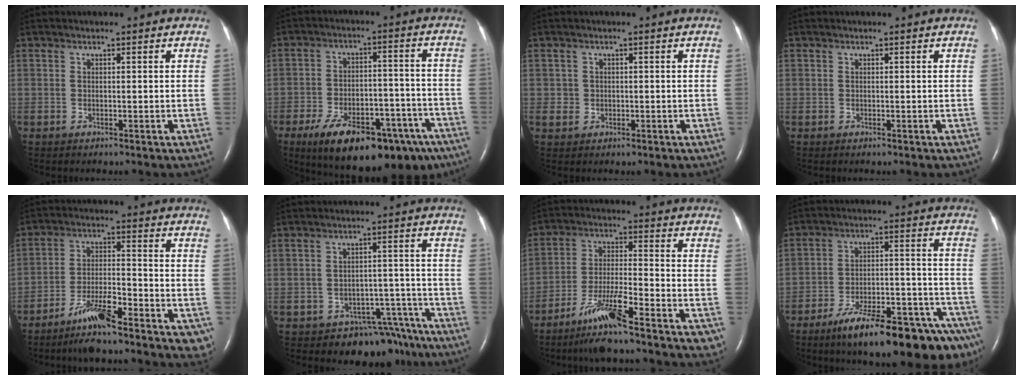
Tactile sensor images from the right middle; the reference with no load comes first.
{"total": 21.3, "force": [-14.3, 8.5, 13.4], "torque": [-0.155, 0.019, -0.203]}
{"total": 1.7, "force": [0.0, 1.7, 0.2], "torque": [0.000, 0.004, 0.004]}
{"total": 0.0}
{"total": 11.3, "force": [-7.6, 2.2, 8.0], "torque": [-0.119, -0.006, -0.126]}
{"total": 9.8, "force": [-8.1, 5.4, 1.3], "torque": [0.016, 0.042, -0.097]}
{"total": 11.8, "force": [-8.0, 1.1, 8.5], "torque": [-0.145, -0.017, -0.141]}
{"total": 21.5, "force": [-16.0, 3.6, 13.9], "torque": [-0.130, 0.029, -0.240]}